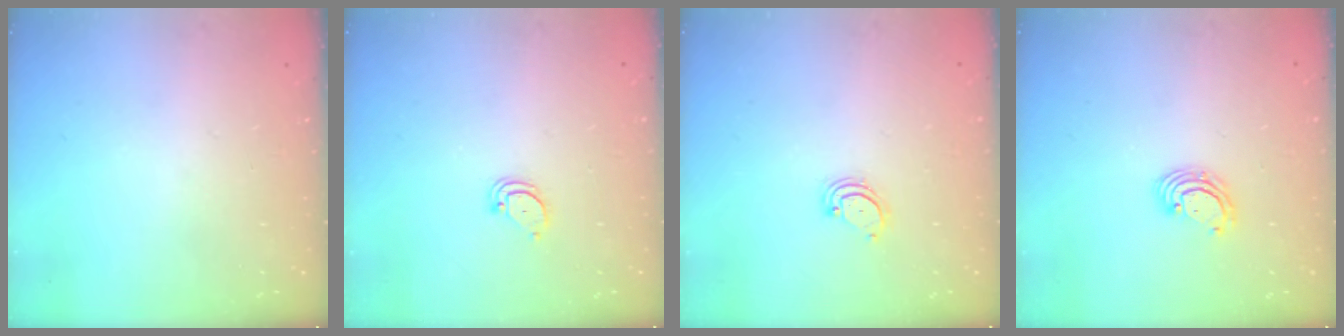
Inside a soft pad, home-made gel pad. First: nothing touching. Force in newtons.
{"total": 2.7, "press": 2.7, "slide": 0.2}
{"total": 3.0, "press": 3.0, "slide": 0.4}
{"total": 3.1, "press": 3.1, "slide": 0.1}